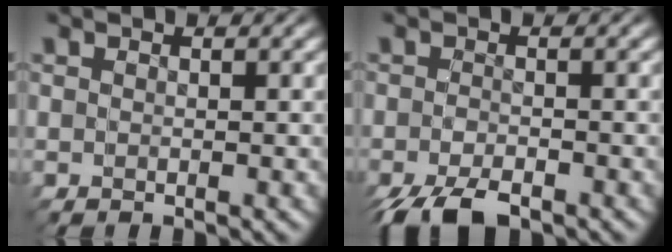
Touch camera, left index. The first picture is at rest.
{"total": 3.2, "force": [-3.2, -0.5, 0.0], "torque": [-0.013, -0.018, -0.042]}